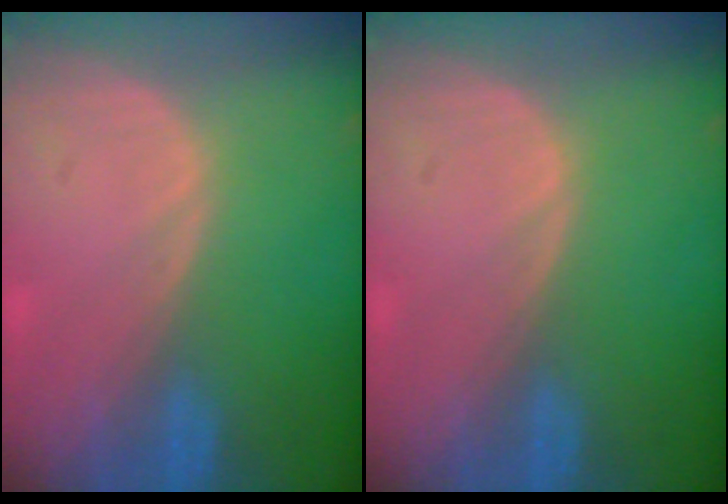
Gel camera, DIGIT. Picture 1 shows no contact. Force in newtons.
{"total": 0.0}